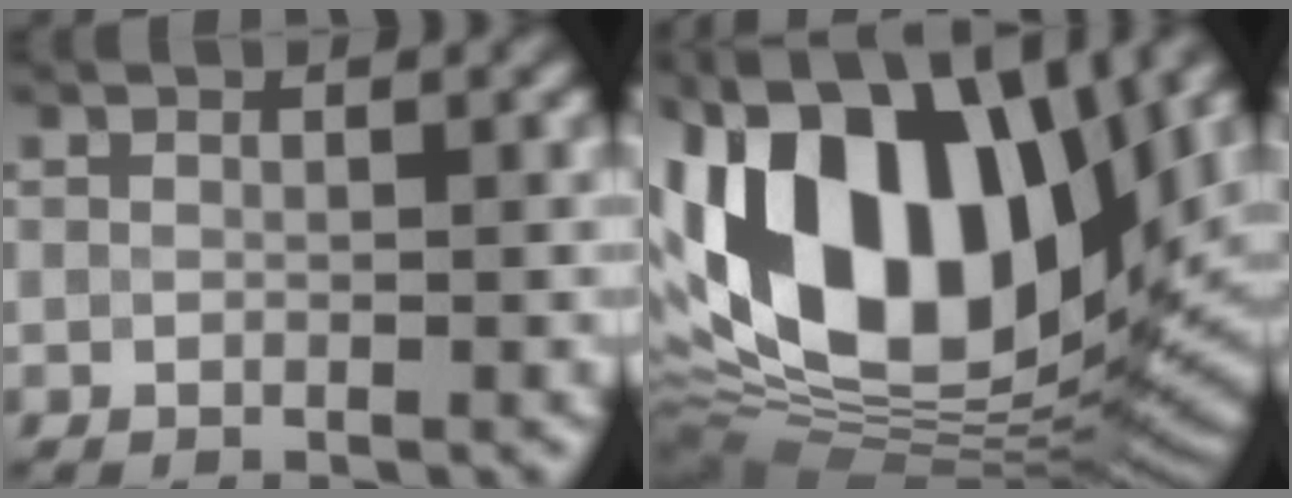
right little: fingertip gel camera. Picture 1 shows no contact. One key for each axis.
{"total": 18.6, "fx": 5.0, "fy": 10.6, "fz": 14.5, "tx": -0.283, "ty": 0.021, "tz": 0.070}